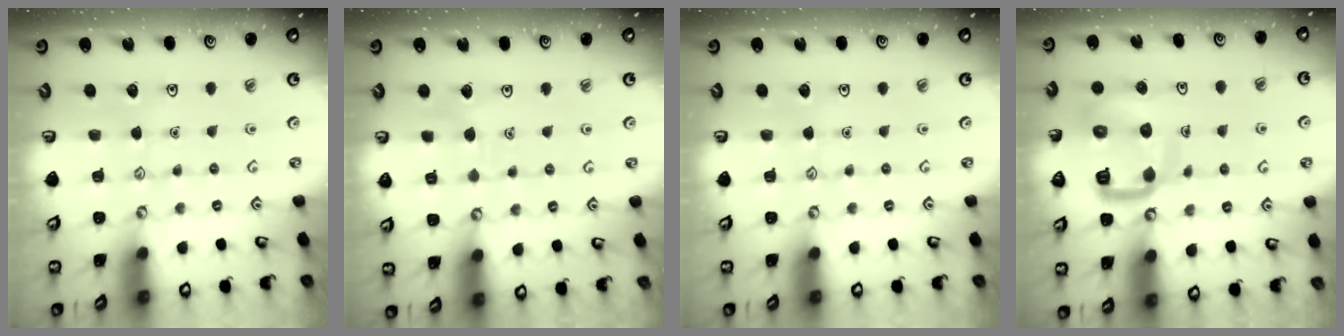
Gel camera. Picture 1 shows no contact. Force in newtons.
{"total": 2.9, "press": 2.9, "slide": 0.2}
{"total": 0.0}
{"total": 11.8, "press": 11.7, "slide": 1.4}